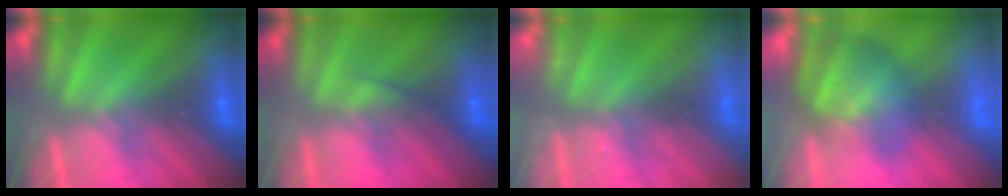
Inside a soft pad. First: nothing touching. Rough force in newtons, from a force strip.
{"total": 2.3}
{"total": 2.2}
{"total": 3.6}